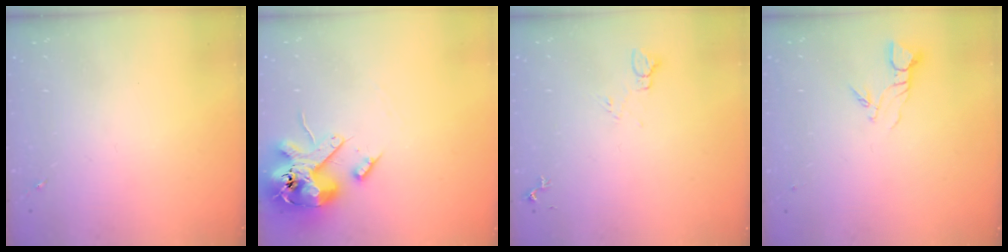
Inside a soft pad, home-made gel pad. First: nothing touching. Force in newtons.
{"total": 16.8, "press": 16.5, "slide": 2.9}
{"total": 4.6, "press": 4.6, "slide": 0.6}
{"total": 4.3, "press": 4.3, "slide": 0.3}